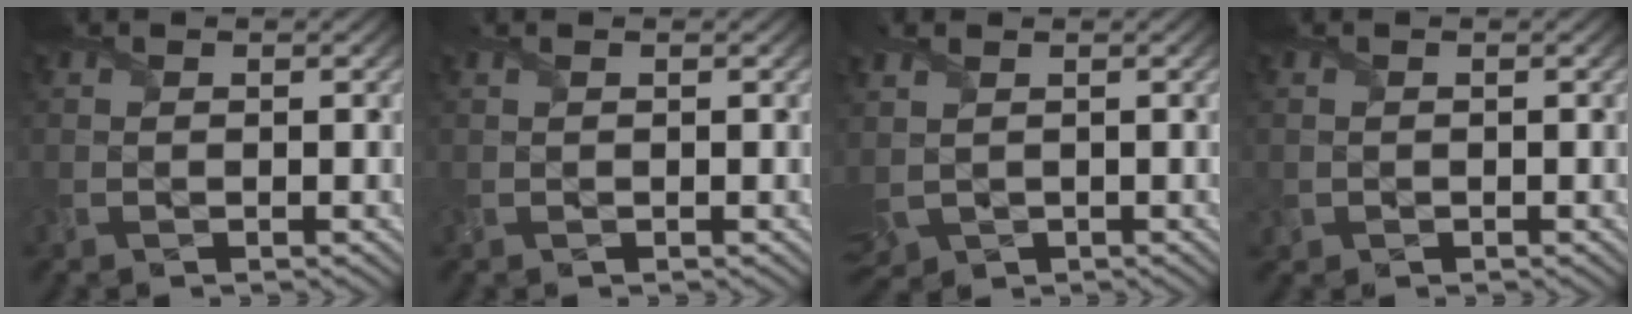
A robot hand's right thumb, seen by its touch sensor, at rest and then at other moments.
{"total": 0.5, "force": [0.2, 0.1, 0.5], "torque": [-0.014, 0.006, 0.003]}
{"total": 4.5, "force": [0.6, 3.3, 3.0], "torque": [-0.112, -0.008, 0.015]}
{"total": 0.9, "force": [-0.2, 0.9, 0.1], "torque": [0.000, -0.009, -0.006]}